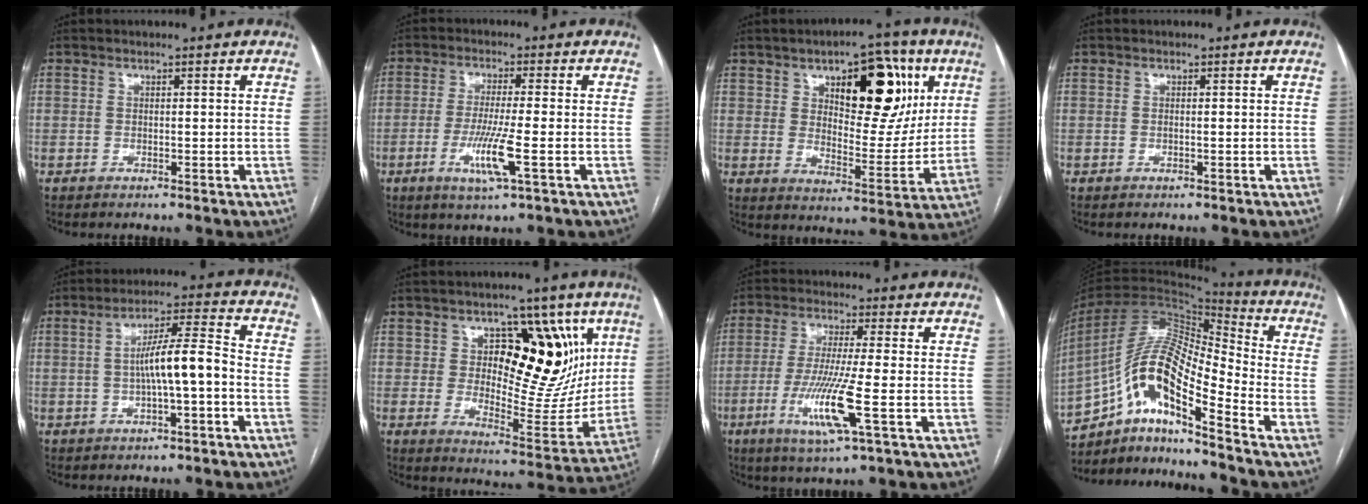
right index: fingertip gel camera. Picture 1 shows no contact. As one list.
[{"total": 7.2, "force": [-2.4, -0.3, 6.8], "torque": [-0.134, -0.019, -0.046]}, {"total": 16.6, "force": [6.9, 7.0, 13.3], "torque": [-0.171, 0.015, 0.108]}, {"total": 0.0}, {"total": 8.1, "force": [-1.5, 0.6, 8.0], "torque": [-0.136, 0.024, -0.025]}, {"total": 16.1, "force": [5.9, 8.8, 12.1], "torque": [-0.151, 0.010, 0.100]}, {"total": 10.3, "force": [-3.3, -0.3, 9.8], "torque": [-0.200, -0.022, -0.066]}, {"total": 15.5, "force": [-8.7, 2.6, 12.5], "torque": [-0.240, 0.023, -0.152]}]